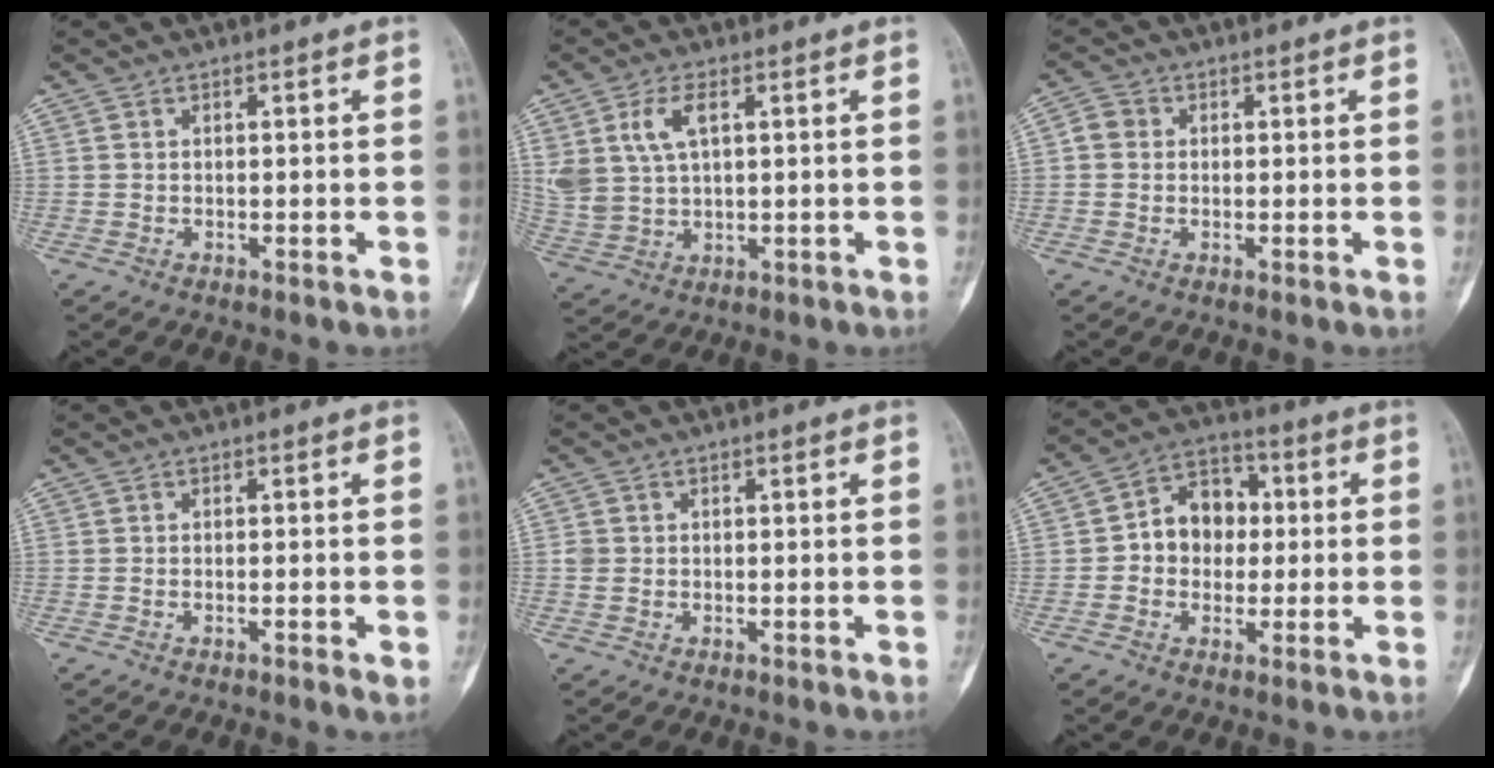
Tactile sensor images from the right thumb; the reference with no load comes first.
{"total": 7.8, "force": [2.9, 4.1, 6.0], "torque": [-0.130, -0.003, 0.067]}
{"total": 2.7, "force": [0.2, 2.4, 1.1], "torque": [-0.012, 0.006, -0.003]}
{"total": 1.4, "force": [-0.5, 0.2, 1.3], "torque": [-0.026, -0.004, -0.009]}
{"total": 1.4, "force": [0.0, 1.3, 0.5], "torque": [-0.008, 0.002, 0.004]}
{"total": 10.1, "force": [0.5, 8.0, 6.1], "torque": [-0.055, 0.026, -0.003]}